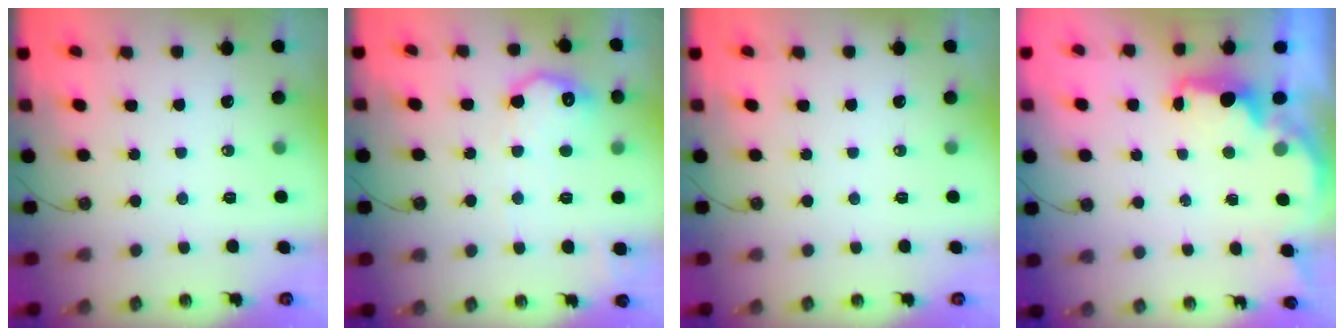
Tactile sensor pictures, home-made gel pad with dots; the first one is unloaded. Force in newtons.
{"total": 12.0, "press": 12.0, "slide": 0.5}
{"total": 0.0}
{"total": 2.5, "press": 2.3, "slide": 0.8}